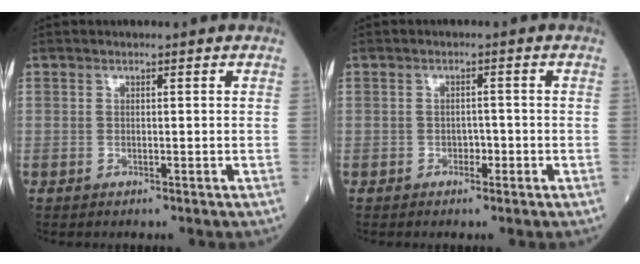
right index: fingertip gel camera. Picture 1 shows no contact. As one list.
[{"total": 1.4, "force": [-0.7, 0.9, 0.8], "torque": [-0.007, 0.005, -0.013]}]